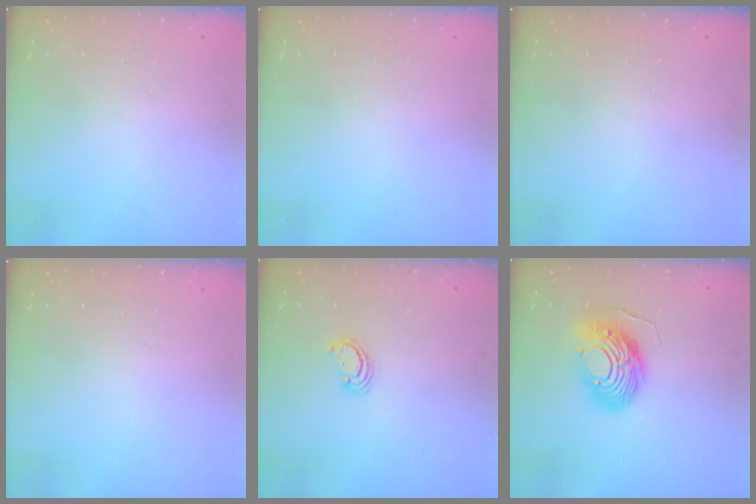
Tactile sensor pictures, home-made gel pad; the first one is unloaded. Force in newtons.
{"total": 0.0}
{"total": 0.0}
{"total": 0.0}
{"total": 2.5, "press": 2.5, "slide": 0.3}
{"total": 12.4, "press": 12.3, "slide": 1.1}